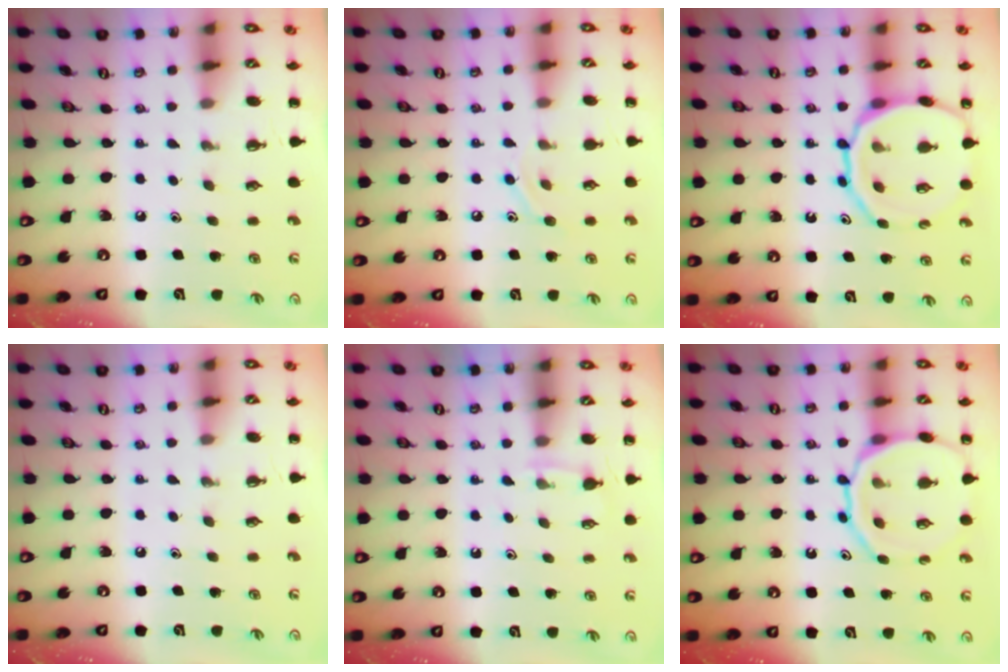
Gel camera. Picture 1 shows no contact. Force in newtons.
{"total": 8.9, "press": 8.7, "slide": 1.7}
{"total": 15.9, "press": 15.7, "slide": 2.3}
{"total": 0.0}
{"total": 3.9, "press": 3.7, "slide": 1.2}
{"total": 14.0, "press": 13.8, "slide": 1.8}